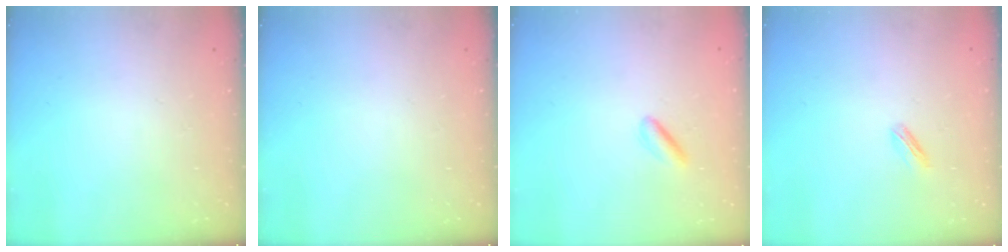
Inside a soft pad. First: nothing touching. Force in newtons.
{"total": 0.0}
{"total": 2.4, "press": 2.2, "slide": 0.8}
{"total": 2.2, "press": 2.2, "slide": 0.5}